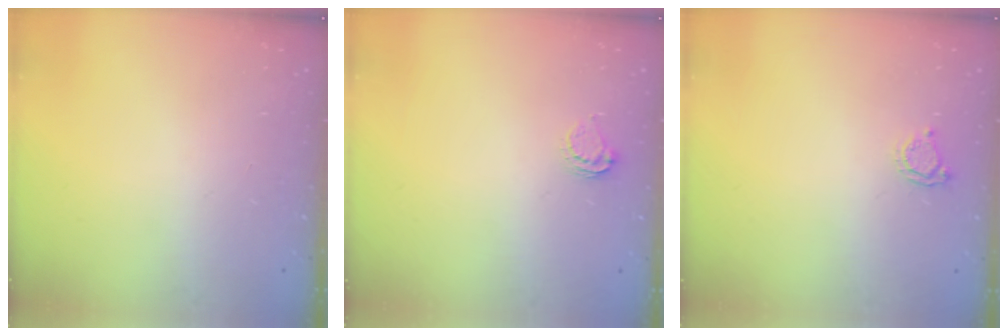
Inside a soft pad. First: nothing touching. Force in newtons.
{"total": 4.8, "press": 4.7, "slide": 0.4}
{"total": 4.2, "press": 4.2, "slide": 0.4}